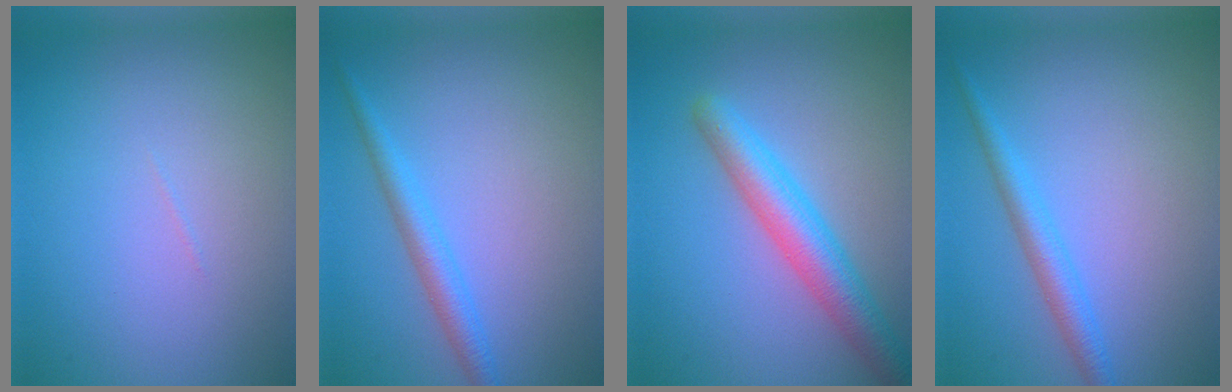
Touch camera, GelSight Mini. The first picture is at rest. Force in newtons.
{"total": 2.5, "press": 2.5, "slide": 0.1}
{"total": 4.9, "press": 4.9, "slide": 0.2}
{"total": 2.5, "press": 2.5, "slide": 0.1}